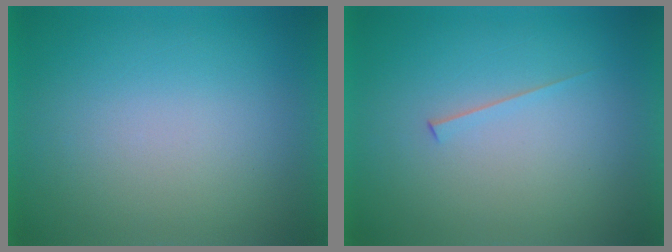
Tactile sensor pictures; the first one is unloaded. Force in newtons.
{"total": 1.5}